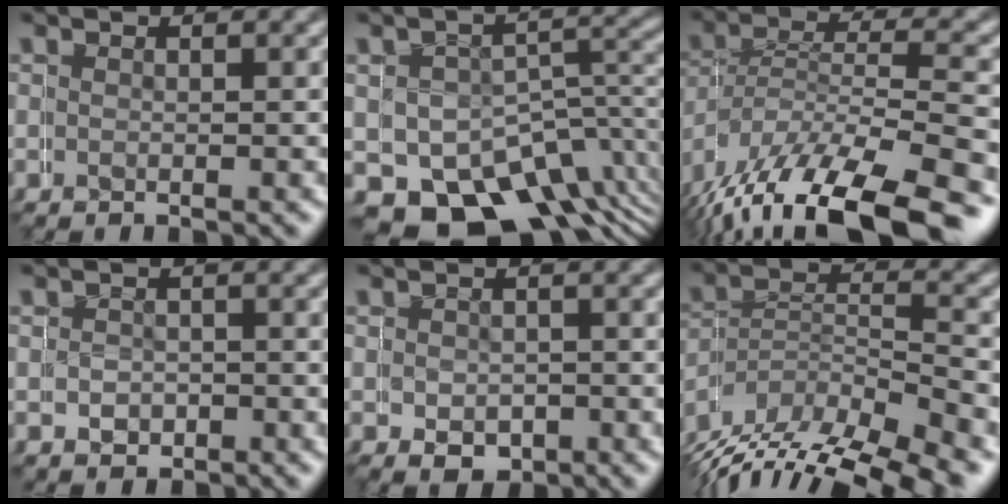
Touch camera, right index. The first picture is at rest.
{"total": 11.1, "force": [-5.0, 8.7, 4.7], "torque": [-0.074, -0.055, -0.057]}
{"total": 7.6, "force": [-5.2, 3.7, 4.1], "torque": [-0.109, -0.039, -0.054]}
{"total": 2.1, "force": [0.6, 0.7, -1.9], "torque": [0.025, -0.001, 0.011]}
{"total": 2.1, "force": [-0.1, 2.1, -0.1], "torque": [0.005, -0.013, 0.005]}
{"total": 6.5, "force": [-4.4, 3.6, 3.0], "torque": [-0.050, -0.015, -0.068]}